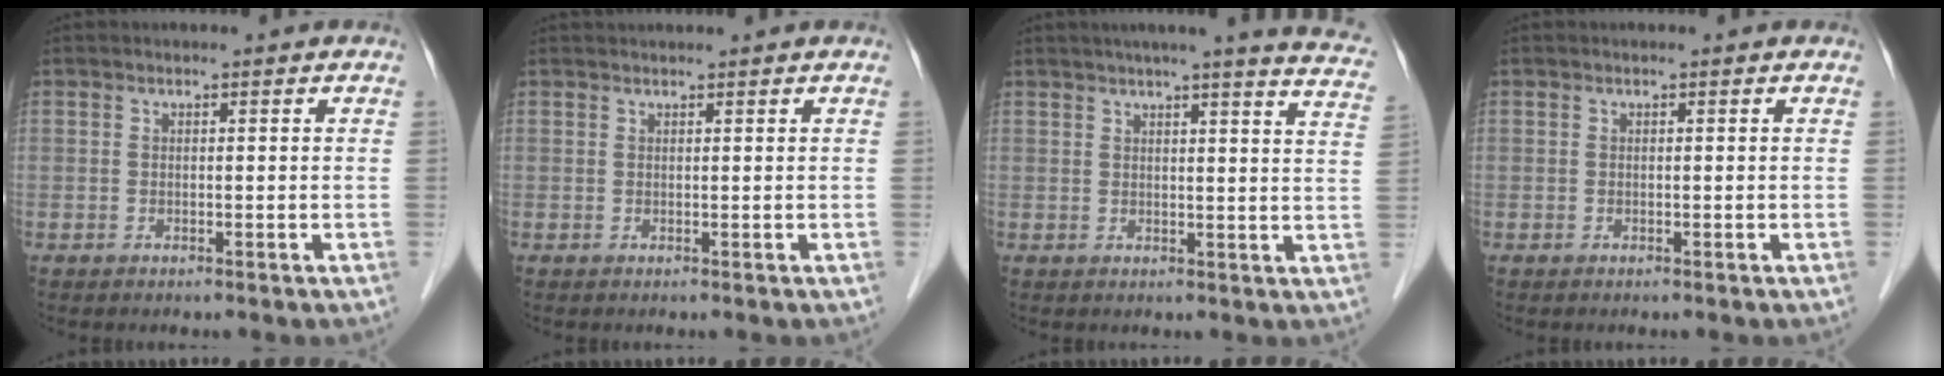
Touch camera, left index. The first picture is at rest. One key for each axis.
{"total": 2.3, "fx": 2.2, "fy": -0.2, "fz": 0.6, "tx": -0.005, "ty": 0.025, "tz": 0.037}
{"total": 17.7, "fx": 15.5, "fy": 0.1, "fz": 8.5, "tx": -0.107, "ty": -0.033, "tz": 0.169}
{"total": 0.0}